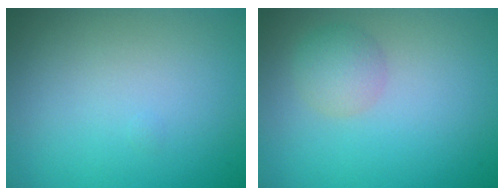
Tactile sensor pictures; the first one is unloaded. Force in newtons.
{"total": 2.1, "press": 2.1, "slide": 0.1}